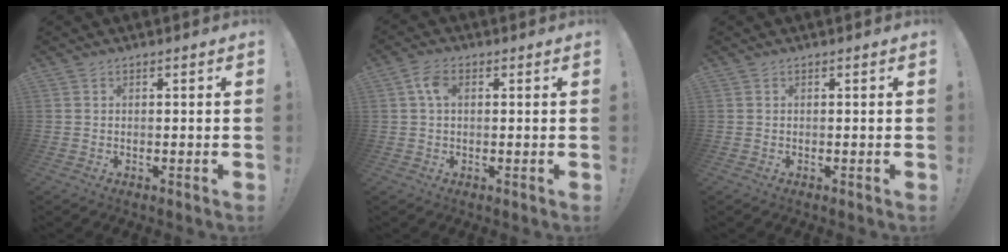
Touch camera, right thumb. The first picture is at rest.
{"total": 4.8, "force": [1.1, 2.8, 3.7], "torque": [-0.066, 0.008, 0.020]}
{"total": 0.0}